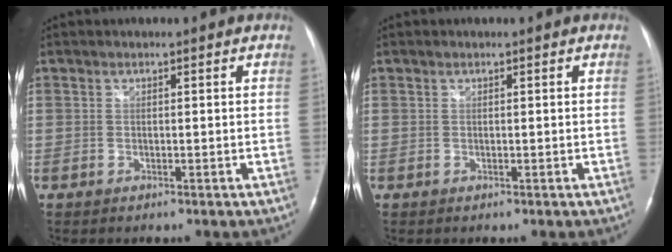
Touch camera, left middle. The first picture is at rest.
{"total": 0.0}